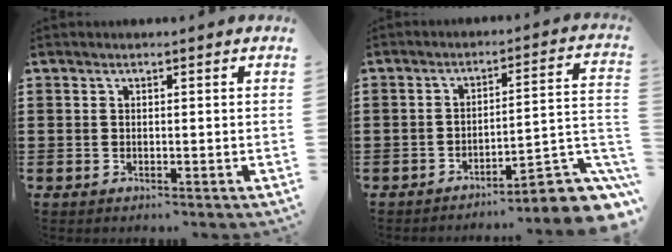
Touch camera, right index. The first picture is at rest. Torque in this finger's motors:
{"motor_torque": [1.21, -0.93, 0.10, -0.12]}